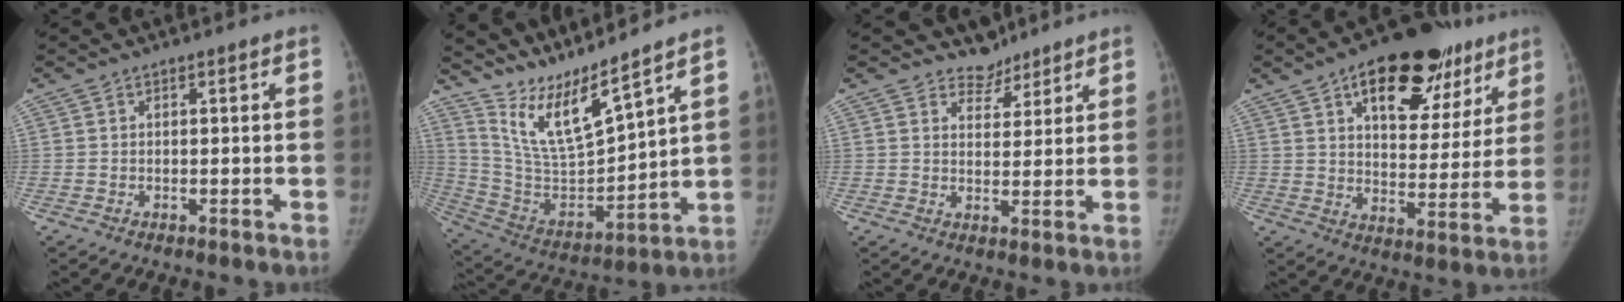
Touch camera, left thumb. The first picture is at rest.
{"total": 13.7, "force": [11.8, 0.6, 6.9], "torque": [-0.121, -0.080, 0.245]}
{"total": 4.3, "force": [3.6, 2.3, -0.3], "torque": [0.034, -0.029, 0.056]}
{"total": 23.2, "force": [12.7, 12.1, 15.2], "torque": [-0.164, -0.014, 0.183]}